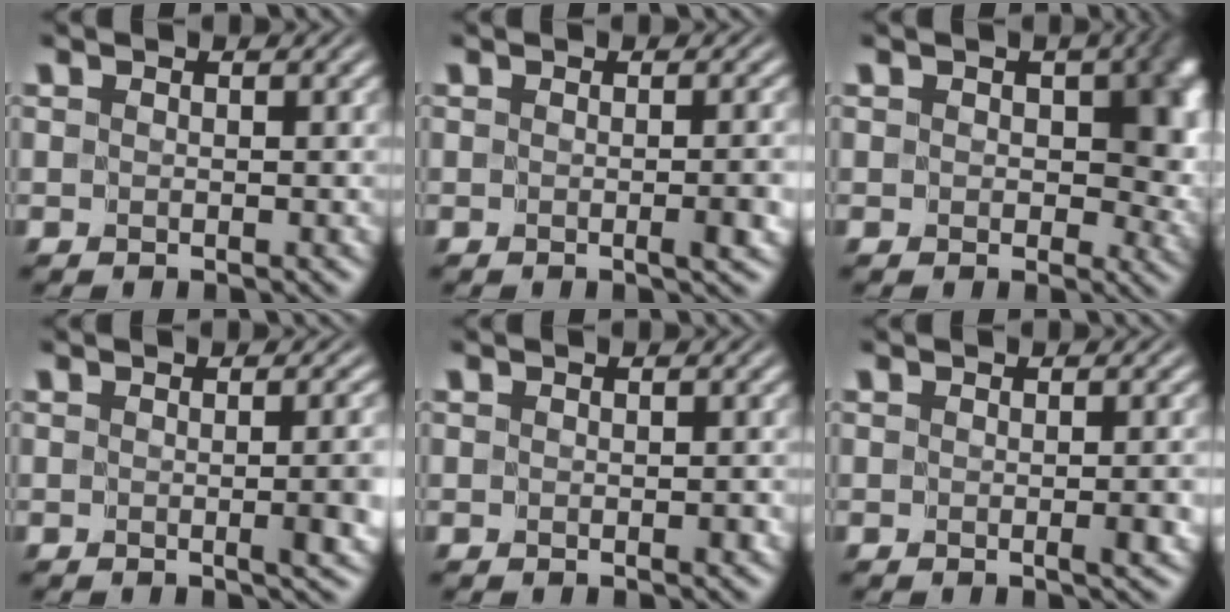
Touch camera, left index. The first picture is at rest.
{"total": 1.8, "force": [-0.5, 0.0, 1.8], "torque": [-0.026, -0.008, -0.005]}
{"total": 7.0, "force": [0.9, 4.4, 5.4], "torque": [-0.056, -0.003, 0.019]}
{"total": 3.5, "force": [-0.4, 0.8, 3.4], "torque": [-0.035, -0.003, -0.003]}
{"total": 0.5, "force": [-0.3, 0.2, 0.4], "torque": [-0.006, -0.004, -0.002]}
{"total": 1.4, "force": [-0.4, 0.0, 1.4], "torque": [-0.020, -0.008, -0.005]}